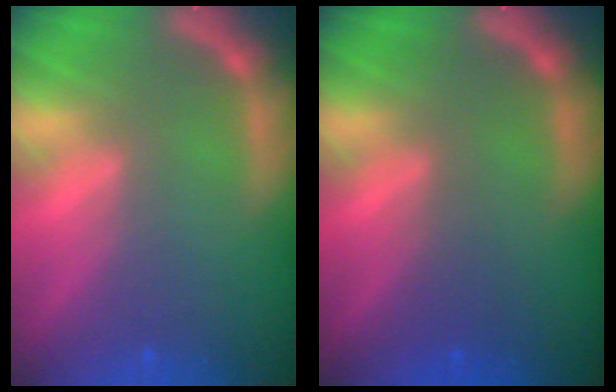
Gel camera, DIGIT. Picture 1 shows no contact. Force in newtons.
{"total": 1.5}